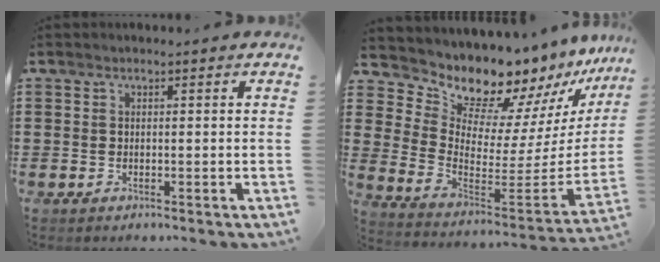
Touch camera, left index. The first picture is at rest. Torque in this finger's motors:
{"motor_torque": [1.20, -0.95, 0.89, 0.12]}